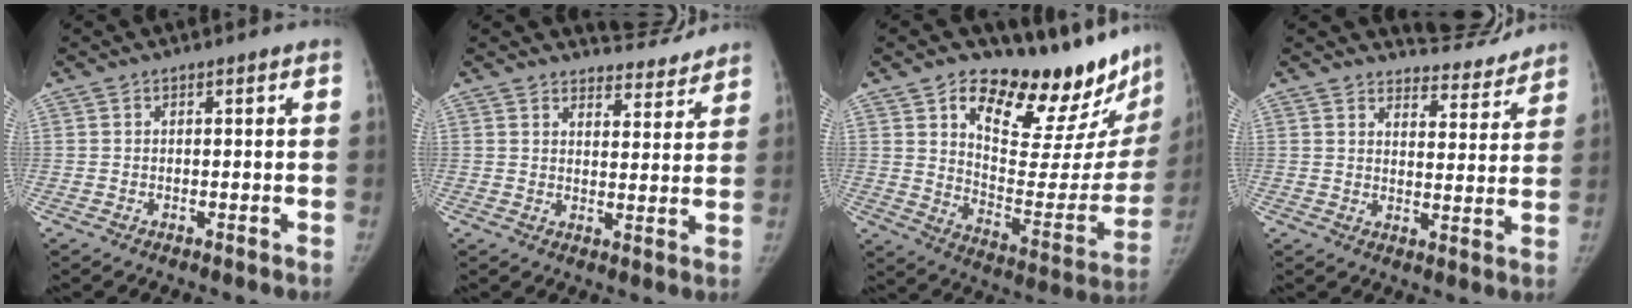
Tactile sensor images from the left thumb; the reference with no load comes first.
{"total": 6.9, "force": [6.7, 1.8, 0.4], "torque": [0.019, -0.054, 0.088]}
{"total": 25.7, "force": [18.6, 9.6, 14.9], "torque": [-0.155, -0.117, 0.266]}
{"total": 9.2, "force": [8.9, 2.3, 0.7], "torque": [0.020, -0.072, 0.115]}